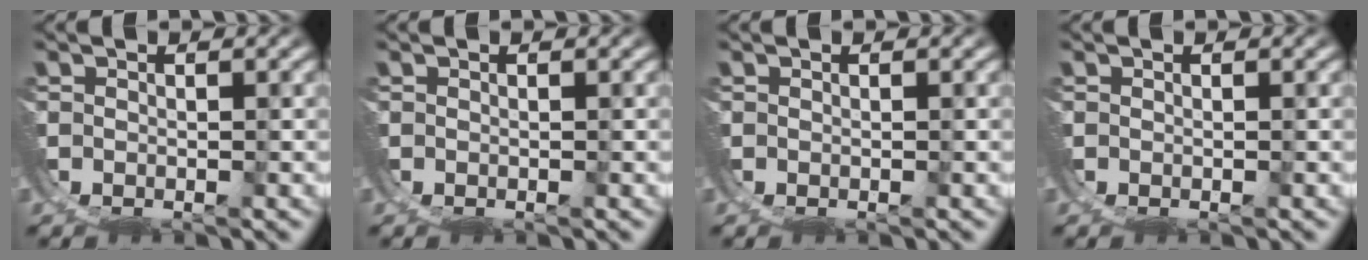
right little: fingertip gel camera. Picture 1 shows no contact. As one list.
[{"total": 0.0}, {"total": 0.0}, {"total": 2.6, "force": [0.1, -2.5, -0.6], "torque": [0.026, -0.009, 0.014]}]